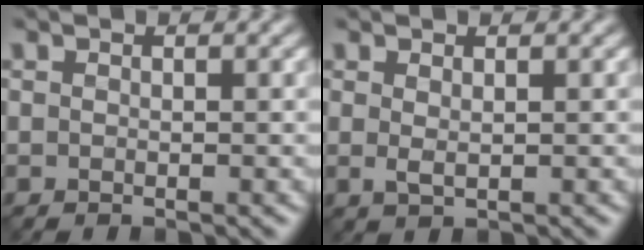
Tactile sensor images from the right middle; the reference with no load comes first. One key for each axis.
{"total": 1.0, "fx": 0.3, "fy": 0.4, "fz": 0.9, "tx": -0.019, "ty": 0.003, "tz": 0.006}